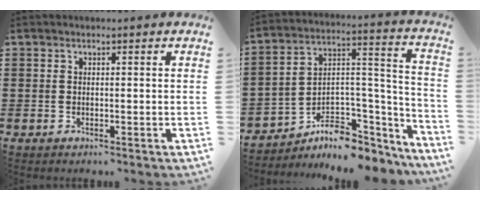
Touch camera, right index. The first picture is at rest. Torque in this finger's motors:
{"motor_torque": [-0.68, 0.39, 0.08, -0.10]}